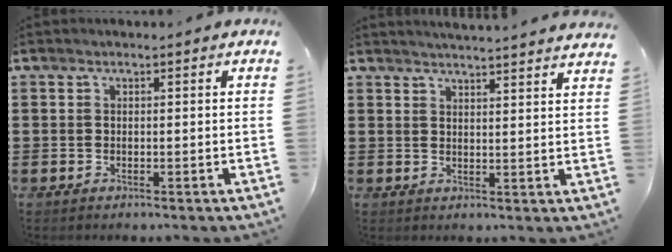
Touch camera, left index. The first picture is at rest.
{"total": 3.1, "force": [3.1, -0.7, 0.2], "torque": [-0.013, -0.018, 0.055]}